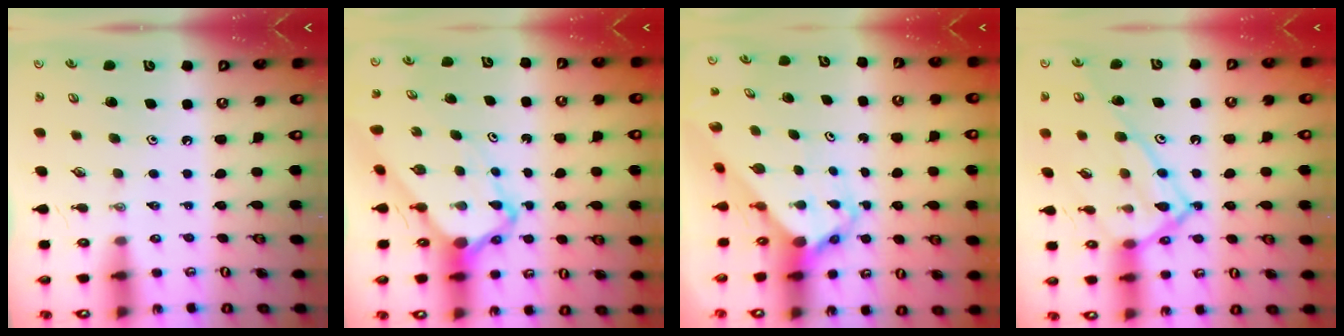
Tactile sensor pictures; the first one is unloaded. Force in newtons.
{"total": 6.0, "press": 6.0, "slide": 0.5}
{"total": 4.7, "press": 4.7, "slide": 0.4}
{"total": 17.1, "press": 17.0, "slide": 1.4}